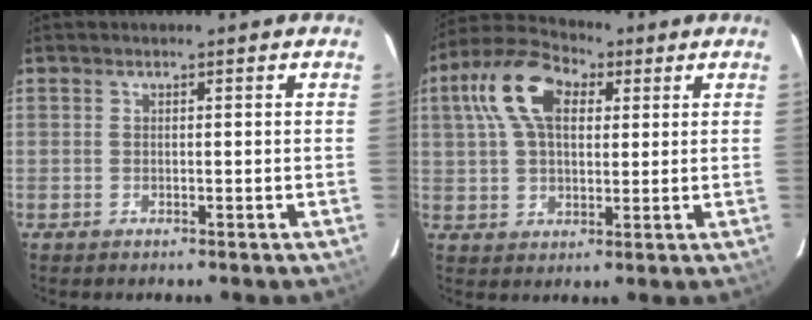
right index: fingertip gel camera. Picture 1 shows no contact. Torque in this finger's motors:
{"motor_torque": [0.77, -0.20, 0.57, 0.17]}